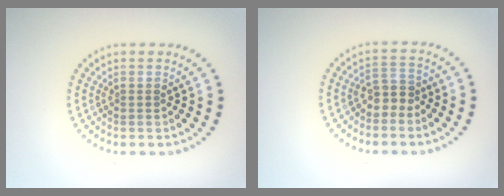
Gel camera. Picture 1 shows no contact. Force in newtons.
{"total": 1.9, "press": 1.6, "slide": 1.0}